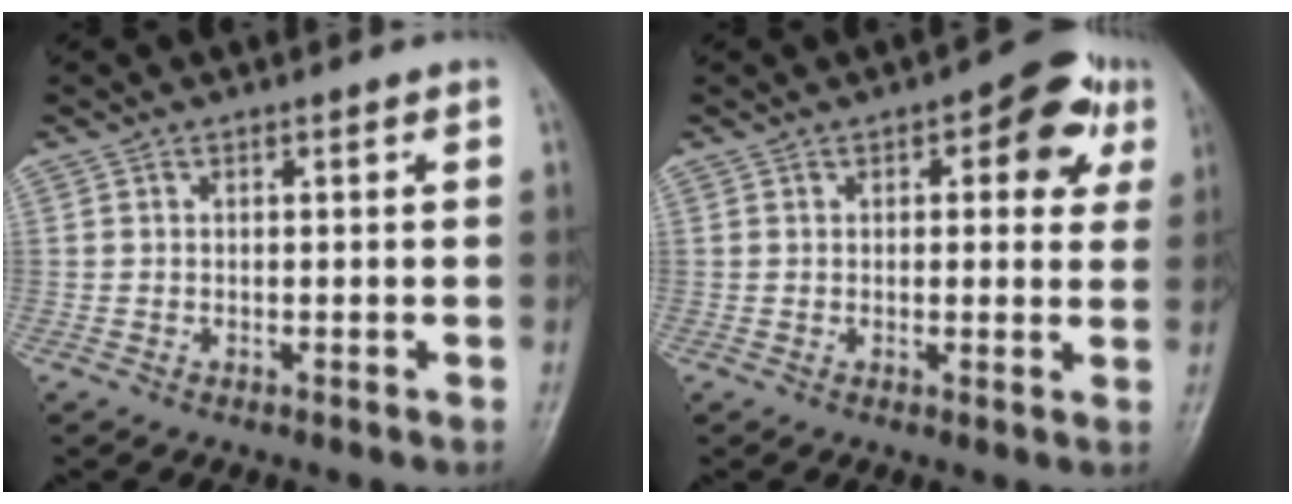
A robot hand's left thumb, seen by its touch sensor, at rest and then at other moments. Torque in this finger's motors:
{"motor_torque": [0.19, 0.22, 0.27, 0.16, 0.11]}